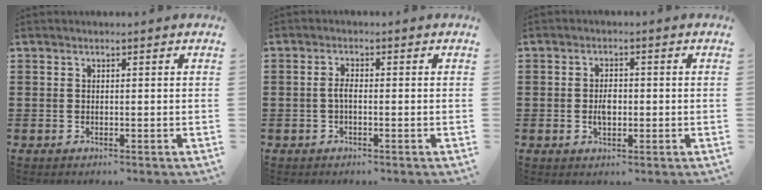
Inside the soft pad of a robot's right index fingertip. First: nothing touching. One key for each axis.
{"total": 2.0, "fx": -0.5, "fy": 0.6, "fz": 1.9, "tx": -0.042, "ty": -0.001, "tz": -0.012}
{"total": 2.8, "fx": -0.3, "fy": 1.6, "fz": 2.3, "tx": -0.034, "ty": 0.001, "tz": -0.007}